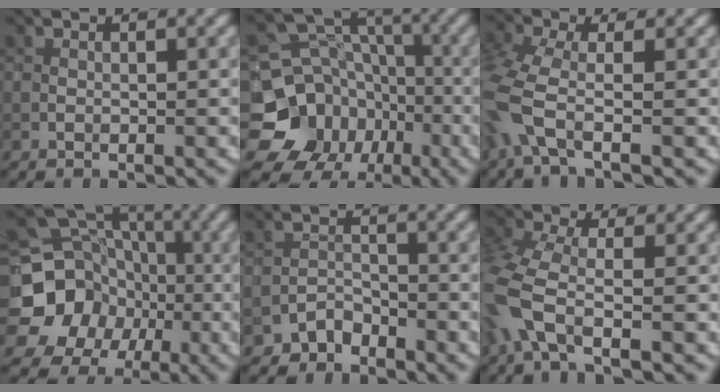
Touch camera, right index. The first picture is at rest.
{"total": 14.5, "force": [-6.4, 12.2, 4.3], "torque": [-0.099, -0.016, -0.116]}
{"total": 5.3, "force": [-2.2, 2.2, 4.3], "torque": [-0.115, -0.006, -0.057]}
{"total": 13.1, "force": [-3.1, 11.9, 4.4], "torque": [-0.102, -0.019, -0.071]}
{"total": 1.9, "force": [-1.6, 0.9, 0.0], "torque": [0.007, 0.013, -0.032]}
{"total": 6.1, "force": [-2.3, 3.0, 4.9], "torque": [-0.127, -0.001, -0.063]}